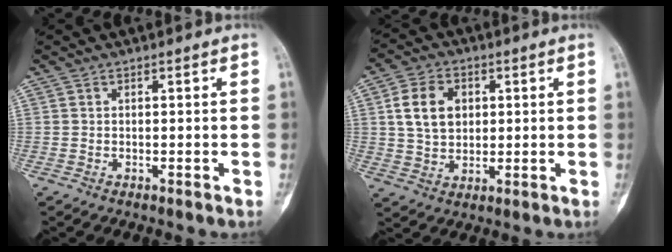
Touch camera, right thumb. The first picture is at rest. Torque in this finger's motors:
{"motor_torque": [0.64, 0.61, 0.38, -0.28, 0.18]}